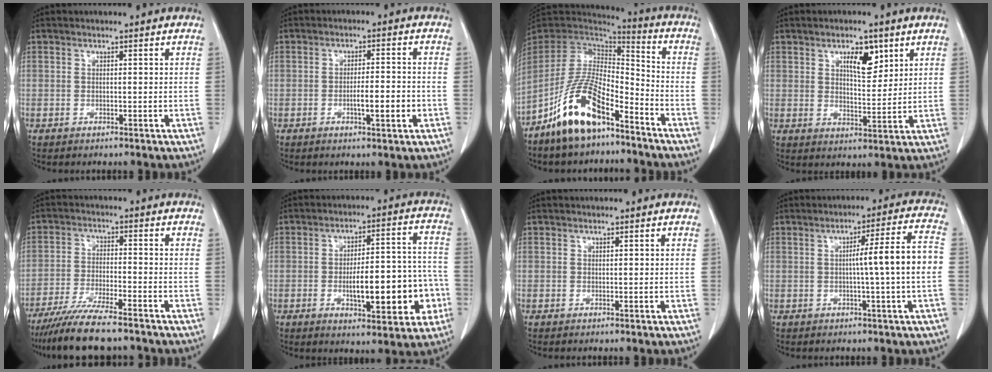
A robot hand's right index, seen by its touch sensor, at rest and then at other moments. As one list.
[{"total": 4.9, "force": [-1.5, 0.6, 4.6], "torque": [-0.073, -0.002, -0.020]}, {"total": 14.1, "force": [-8.8, 4.8, 10.0], "torque": [-0.203, 0.007, -0.166]}, {"total": 6.0, "force": [3.1, 2.4, 4.6], "torque": [-0.074, 0.000, 0.052]}, {"total": 10.8, "force": [-9.1, 0.9, 5.8], "torque": [-0.095, -0.028, -0.151]}, {"total": 14.2, "force": [-3.7, 4.3, 13.1], "torque": [-0.182, 0.027, -0.045]}, {"total": 0.0}, {"total": 8.9, "force": [-0.7, -1.1, 8.8], "torque": [-0.125, 0.013, -0.009]}]